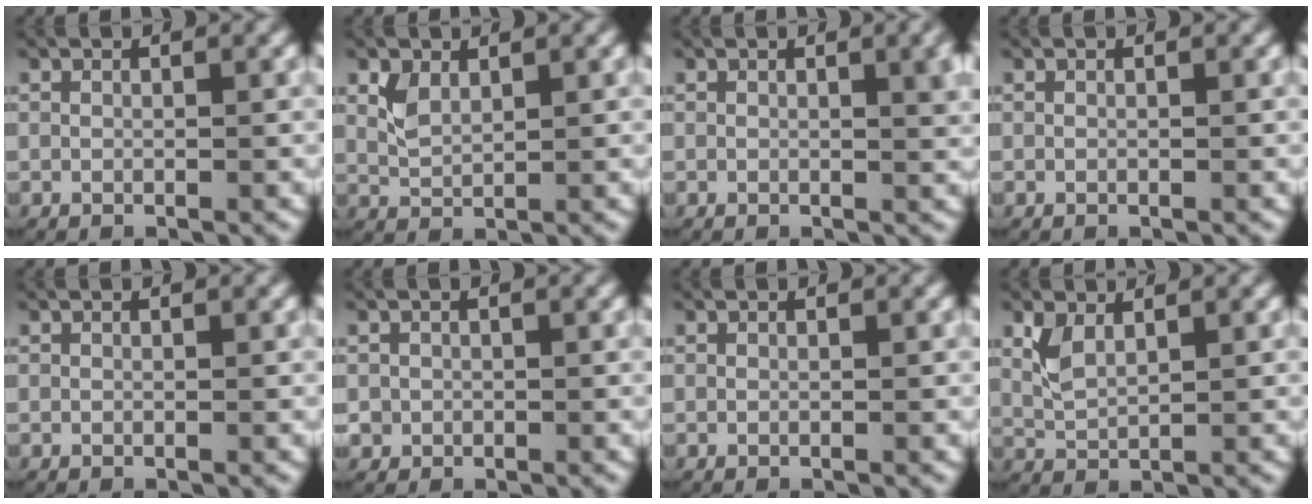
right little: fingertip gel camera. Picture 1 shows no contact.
{"total": 1.9, "force": [0.9, 1.2, 1.2], "torque": [-0.032, -0.005, 0.024]}
{"total": 2.3, "force": [0.7, 0.6, 2.1], "torque": [-0.015, 0.001, 0.012]}
{"total": 0.0}
{"total": 0.0}
{"total": 1.9, "force": [-0.3, 1.8, 0.3], "torque": [-0.021, -0.011, 0.000]}
{"total": 0.0}
{"total": 2.5, "force": [1.2, 1.5, 1.7], "torque": [-0.047, -0.004, 0.029]}